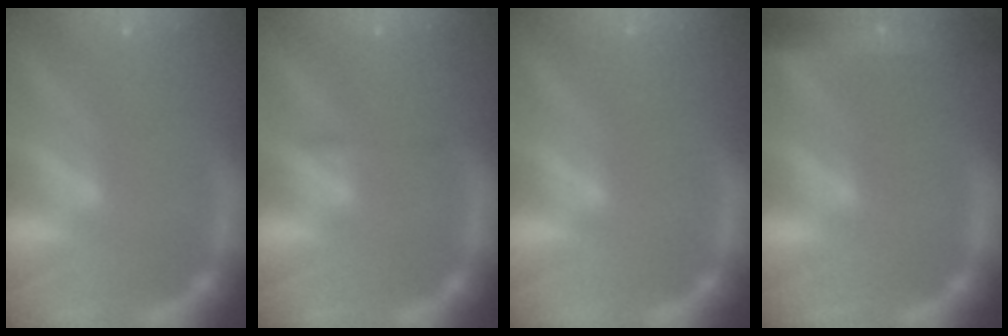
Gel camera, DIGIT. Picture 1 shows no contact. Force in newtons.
{"total": 0.9}
{"total": 0.0}
{"total": 8.6}